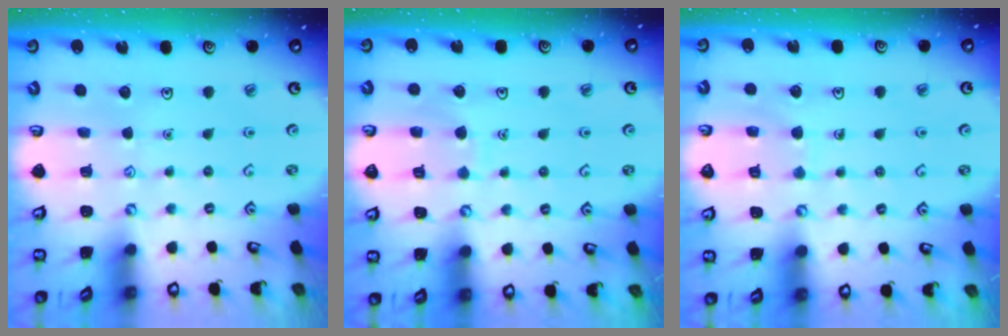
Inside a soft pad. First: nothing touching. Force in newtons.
{"total": 4.9, "press": 4.8, "slide": 0.6}
{"total": 4.9, "press": 4.9, "slide": 0.4}